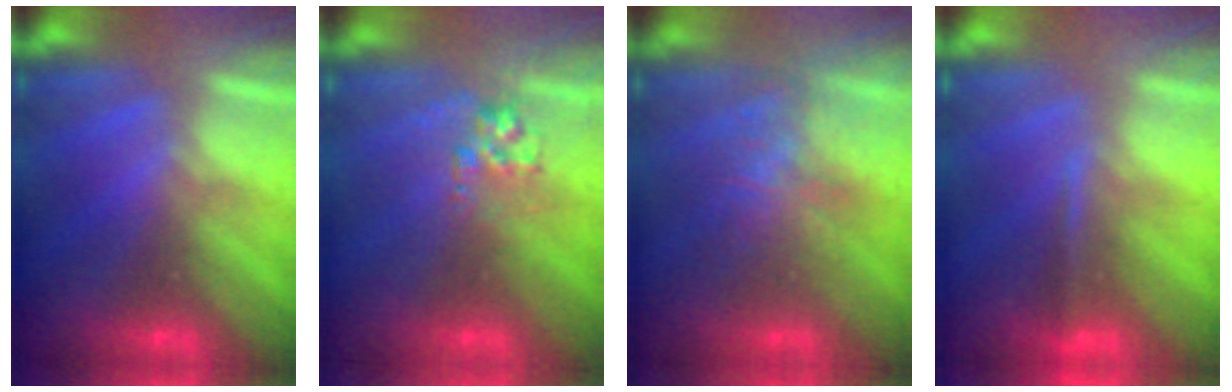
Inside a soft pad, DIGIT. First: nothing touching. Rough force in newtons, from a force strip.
{"total": 2.8}
{"total": 4.5}
{"total": 1.1}